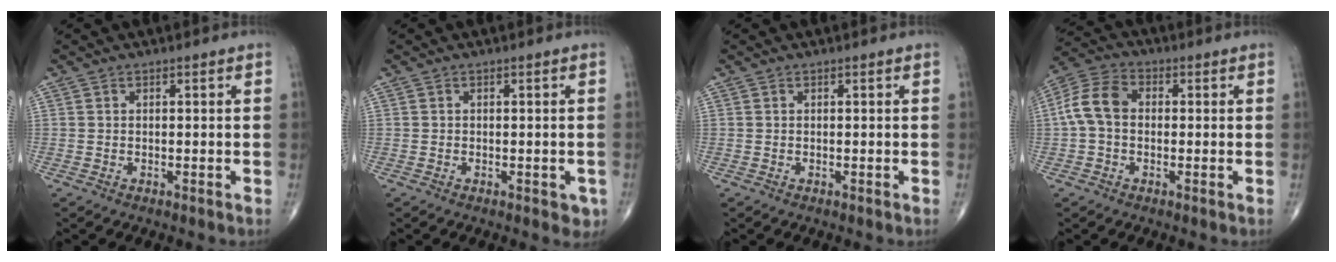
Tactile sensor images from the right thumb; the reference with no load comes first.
{"total": 2.1, "force": [-0.8, 1.2, 1.5], "torque": [0.001, 0.001, -0.011]}
{"total": 0.0}
{"total": 8.2, "force": [0.0, 5.8, 5.8], "torque": [-0.115, 0.028, -0.010]}